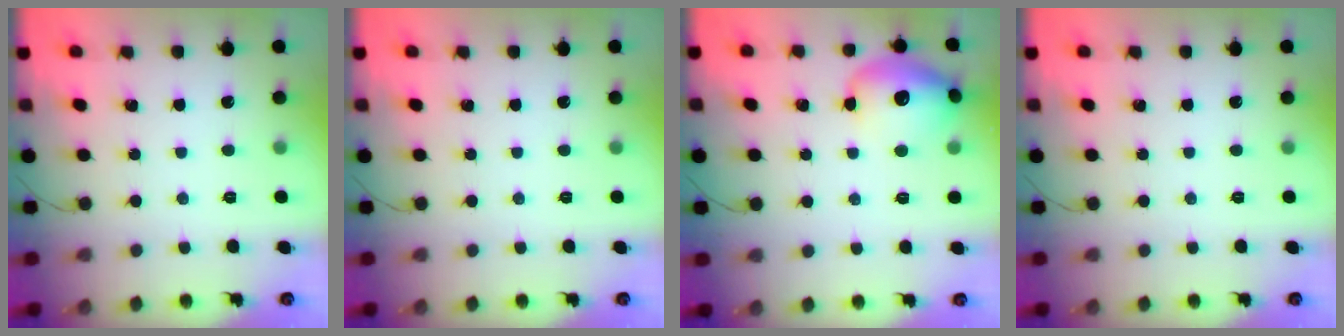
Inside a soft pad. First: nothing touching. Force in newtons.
{"total": 0.0}
{"total": 14.3, "press": 14.1, "slide": 2.3}
{"total": 0.0}